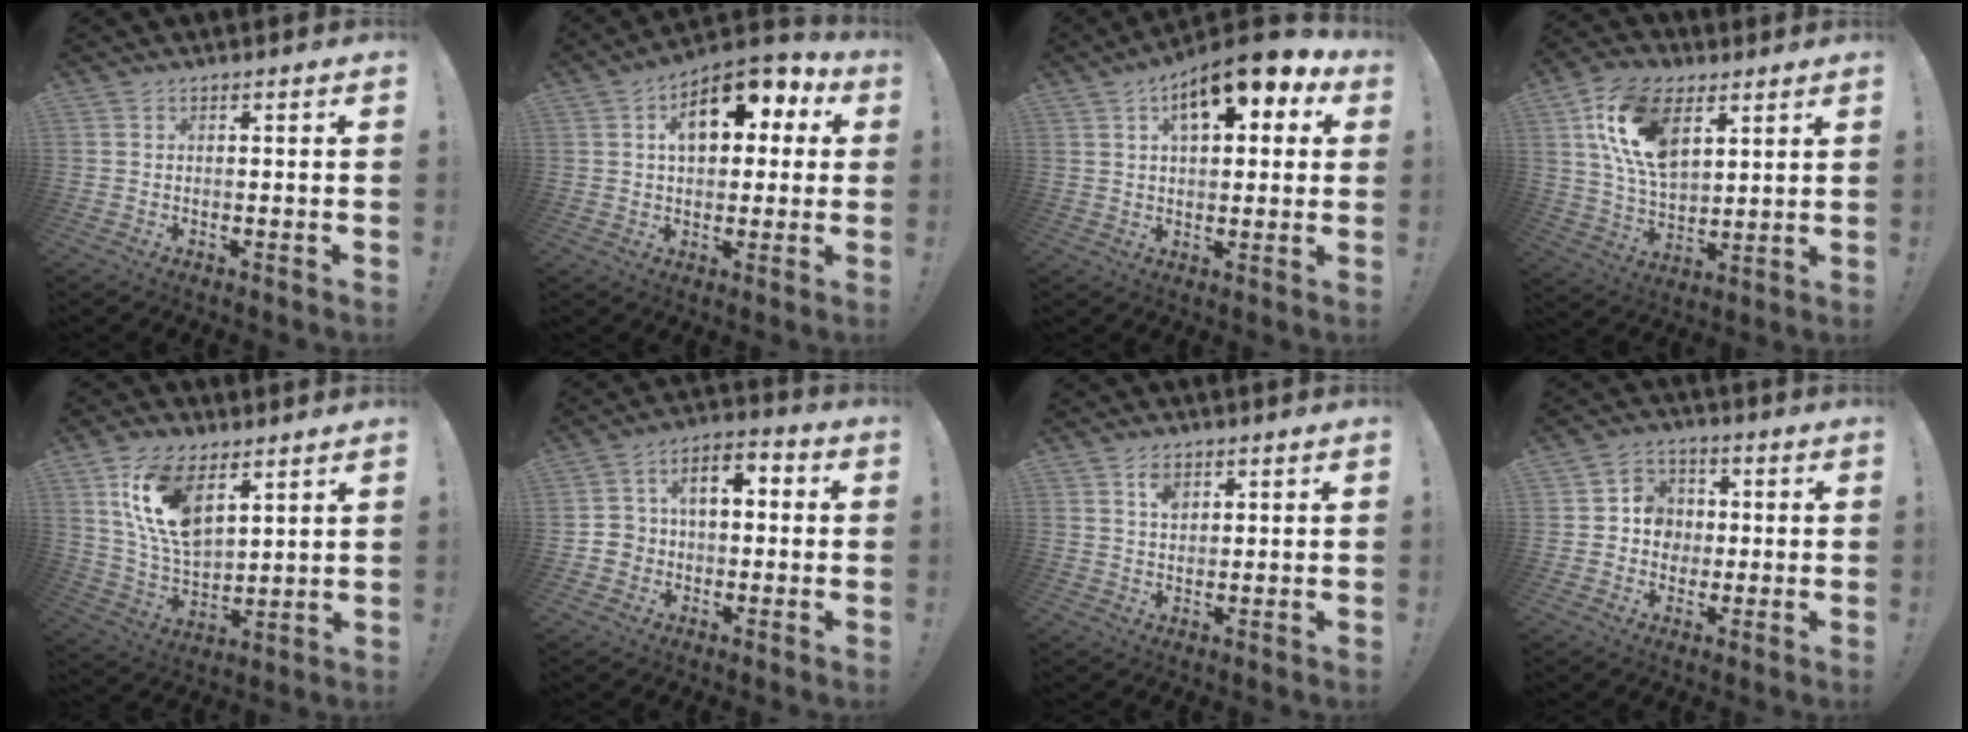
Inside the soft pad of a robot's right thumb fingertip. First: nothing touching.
{"total": 14.5, "force": [4.9, 8.9, 10.3], "torque": [-0.137, -0.012, 0.084]}
{"total": 12.6, "force": [6.1, 5.7, 9.4], "torque": [-0.133, -0.028, 0.102]}
{"total": 18.4, "force": [7.9, 11.1, 12.4], "torque": [-0.238, -0.024, 0.145]}
{"total": 16.2, "force": [8.4, 9.0, 10.6], "torque": [-0.212, -0.042, 0.153]}
{"total": 7.8, "force": [-0.9, 6.8, 3.9], "torque": [-0.060, 0.017, -0.013]}
{"total": 3.6, "force": [1.9, 2.2, 2.2], "torque": [-0.027, -0.009, 0.029]}
{"total": 8.0, "force": [-0.4, 7.6, 2.2], "torque": [-0.026, 0.007, -0.003]}